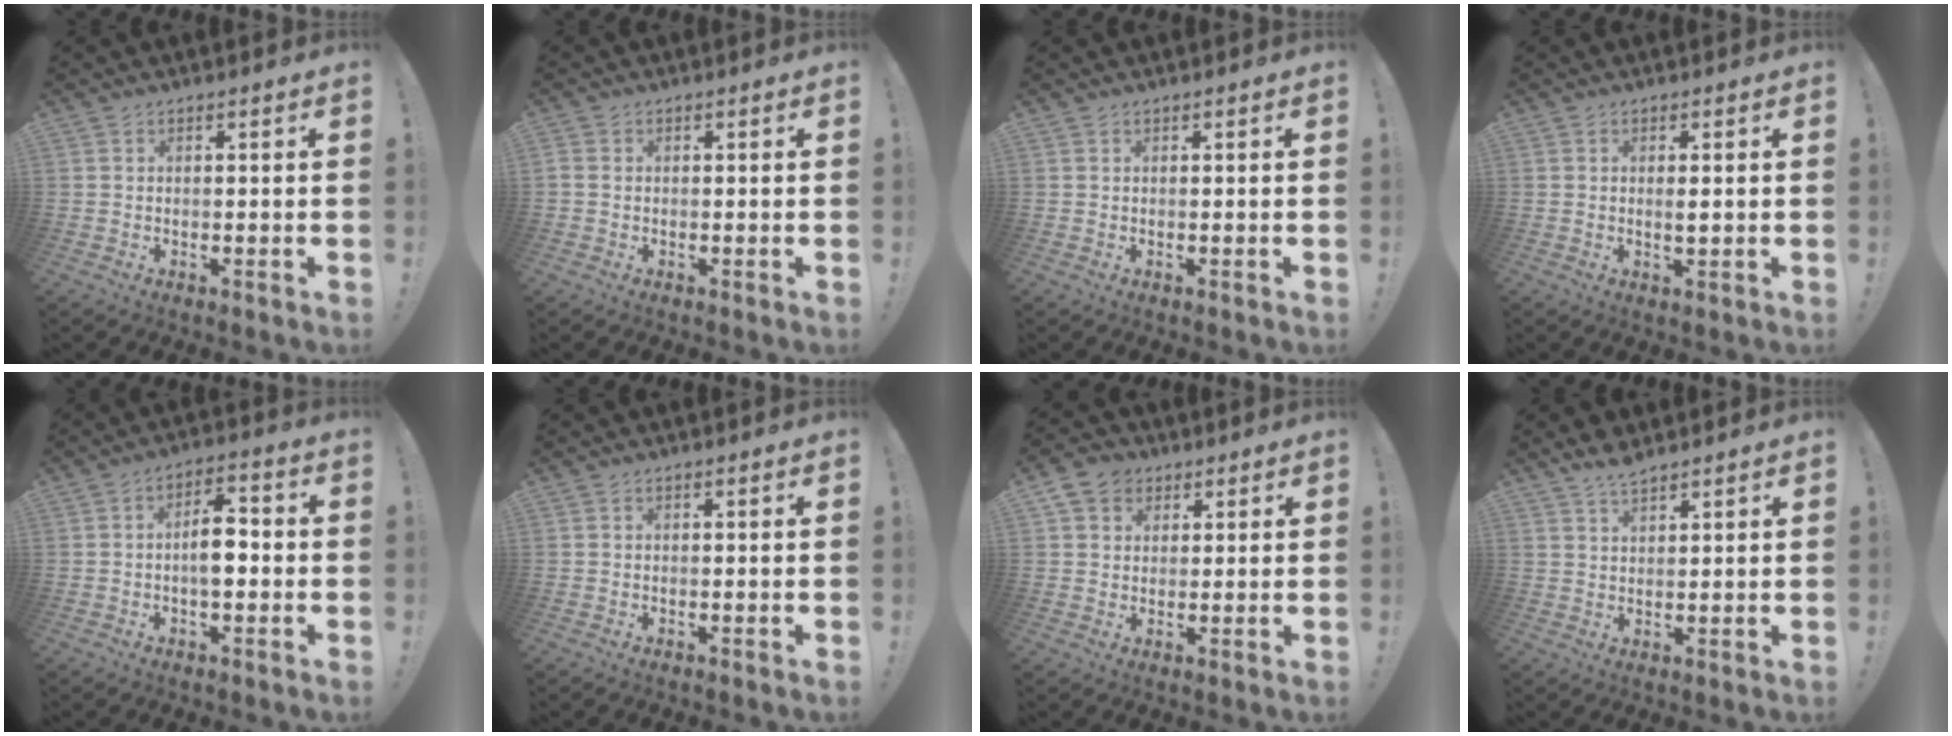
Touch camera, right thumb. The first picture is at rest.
{"total": 1.4, "force": [-0.1, 1.2, 0.6], "torque": [-0.010, 0.003, -0.001]}
{"total": 0.0}
{"total": 1.9, "force": [0.3, 0.4, 1.8], "torque": [-0.019, -0.006, 0.002]}
{"total": 8.9, "force": [-1.3, 4.8, 7.4], "torque": [-0.116, 0.010, -0.027]}
{"total": 0.0}
{"total": 6.8, "force": [3.0, 5.6, 2.3], "torque": [-0.035, -0.007, 0.060]}
{"total": 4.4, "force": [3.8, 1.1, 1.8], "torque": [-0.026, -0.023, 0.068]}